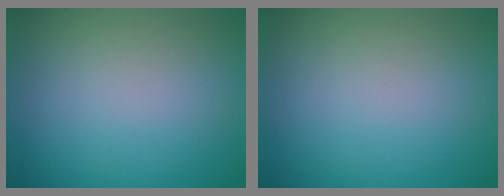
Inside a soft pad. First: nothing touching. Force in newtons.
{"total": 0.0}